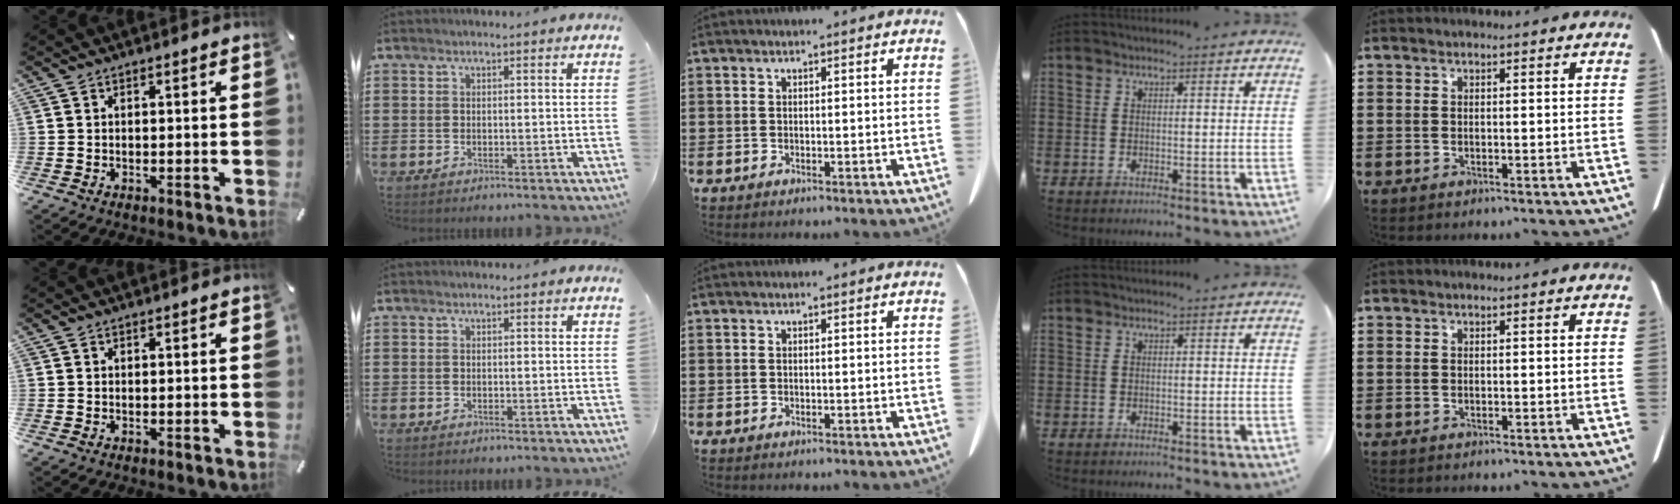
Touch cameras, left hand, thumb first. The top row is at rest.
{}